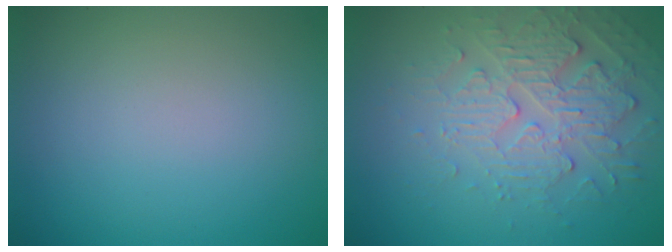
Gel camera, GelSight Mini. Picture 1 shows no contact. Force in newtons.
{"total": 4.0, "press": 3.5, "slide": 2.0}